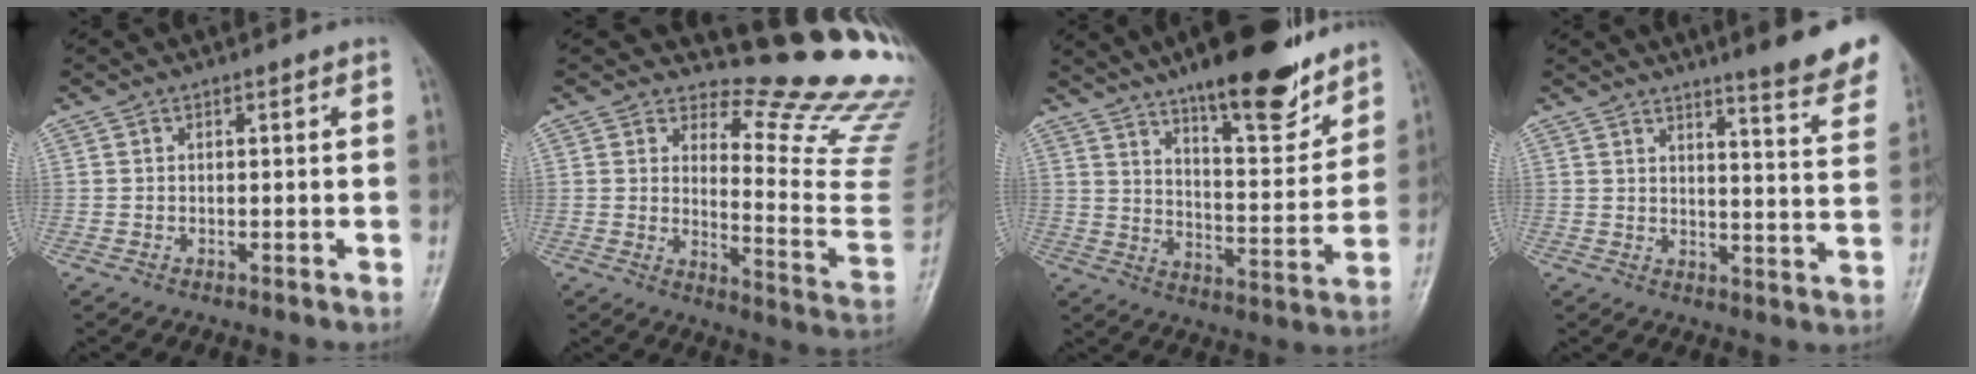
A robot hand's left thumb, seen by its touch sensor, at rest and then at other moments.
{"total": 17.1, "force": [14.7, 3.6, 8.0], "torque": [-0.062, -0.178, 0.173]}
{"total": 18.8, "force": [13.6, 5.2, 11.9], "torque": [-0.139, -0.078, 0.212]}
{"total": 13.5, "force": [10.7, 1.4, 8.1], "torque": [-0.075, -0.069, 0.123]}